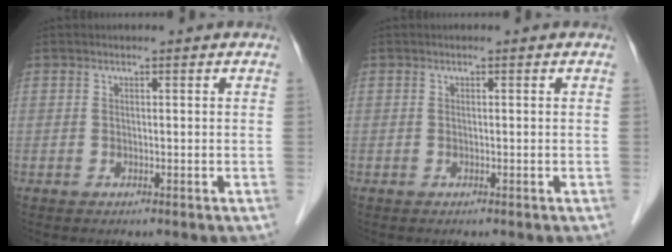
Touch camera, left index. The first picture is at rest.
{"total": 0.0}